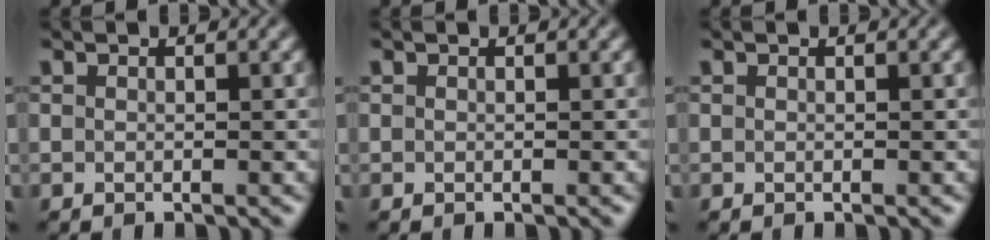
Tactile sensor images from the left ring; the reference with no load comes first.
{"total": 0.0}
{"total": 0.0}